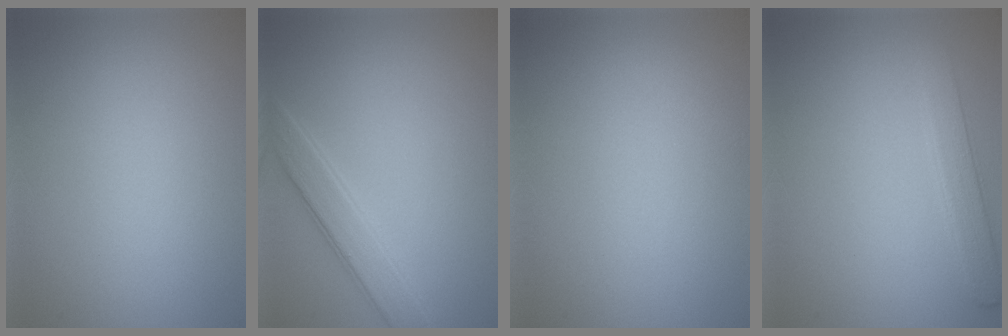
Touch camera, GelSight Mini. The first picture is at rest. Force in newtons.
{"total": 2.8, "press": 2.8, "slide": 0.1}
{"total": 0.5, "press": 0.5, "slide": 0.0}
{"total": 2.3, "press": 2.3, "slide": 0.1}